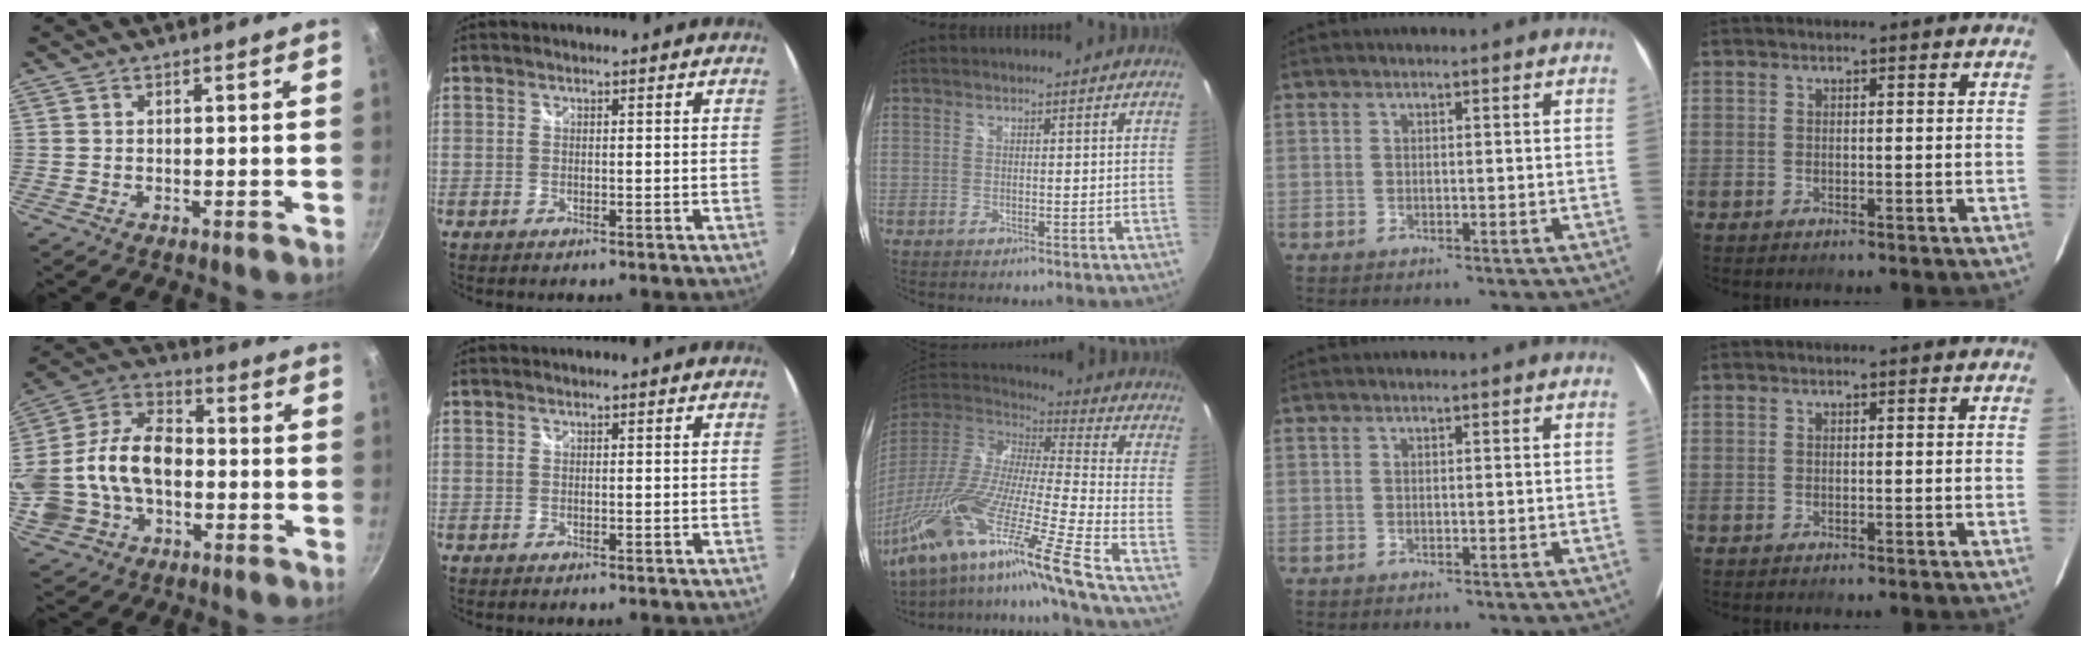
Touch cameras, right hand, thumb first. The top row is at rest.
{"thumb": {"total": 20.9, "force": [-2.3, 14.5, 14.8], "torque": [-0.288, 0.048, -0.043]}, "middle": {"total": 28.5, "force": [-19.5, -0.6, 20.8], "torque": [-0.324, -0.087, -0.352]}}